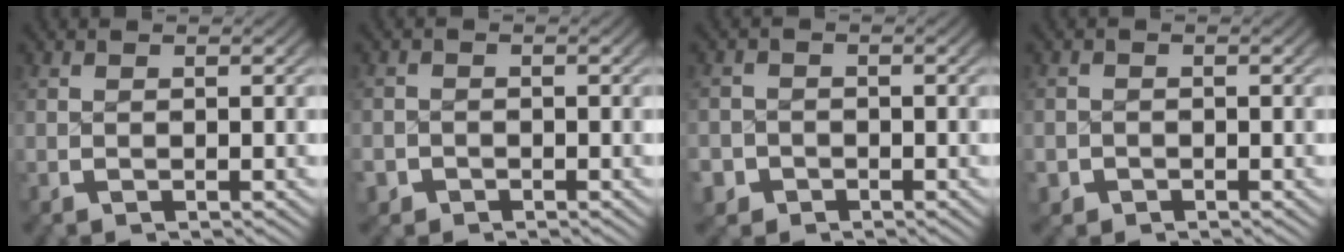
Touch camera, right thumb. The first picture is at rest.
{"total": 2.5, "force": [-1.7, 1.9, 0.1], "torque": [-0.007, -0.015, -0.028]}
{"total": 3.9, "force": [-2.4, 3.1, 0.4], "torque": [-0.016, -0.023, -0.039]}
{"total": 2.3, "force": [-1.4, 1.8, 0.2], "torque": [-0.009, -0.017, -0.020]}